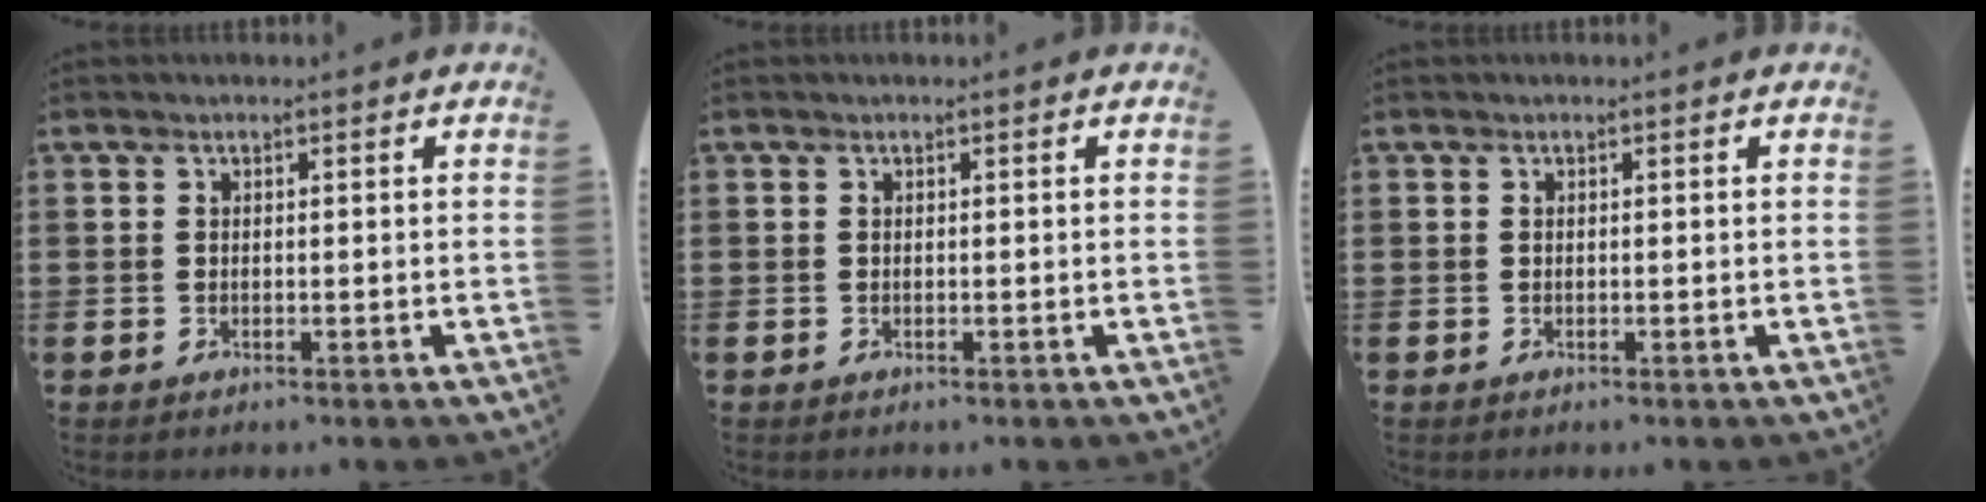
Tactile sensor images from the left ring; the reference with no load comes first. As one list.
[{"total": 0.0}, {"total": 0.0}]